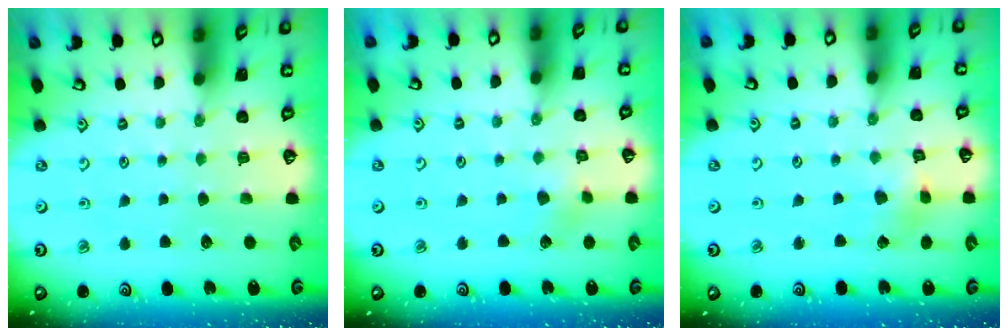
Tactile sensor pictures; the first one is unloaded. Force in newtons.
{"total": 3.2, "press": 3.1, "slide": 0.3}
{"total": 2.7, "press": 2.7, "slide": 0.3}